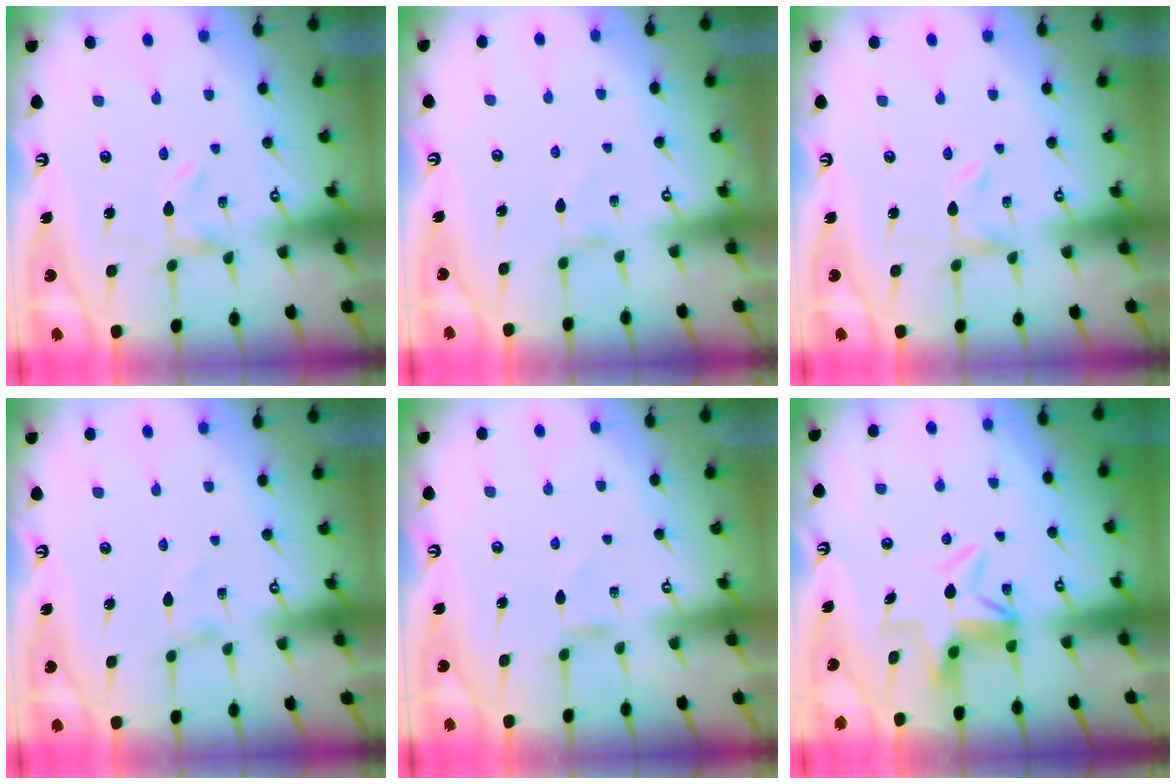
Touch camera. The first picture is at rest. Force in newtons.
{"total": 2.3, "press": 2.3, "slide": 0.3}
{"total": 0.0}
{"total": 0.0}
{"total": 2.6, "press": 2.6, "slide": 0.3}
{"total": 5.8, "press": 5.6, "slide": 1.7}